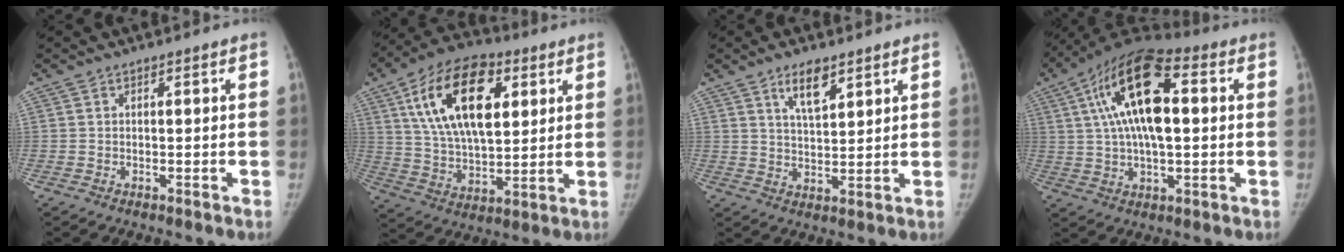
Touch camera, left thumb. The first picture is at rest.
{"total": 20.7, "force": [7.3, 11.1, 15.9], "torque": [-0.249, -0.014, 0.122]}
{"total": 6.2, "force": [3.9, 2.4, 4.2], "torque": [-0.058, -0.027, 0.067]}
{"total": 18.9, "force": [4.0, 8.6, 16.3], "torque": [-0.289, 0.022, 0.056]}